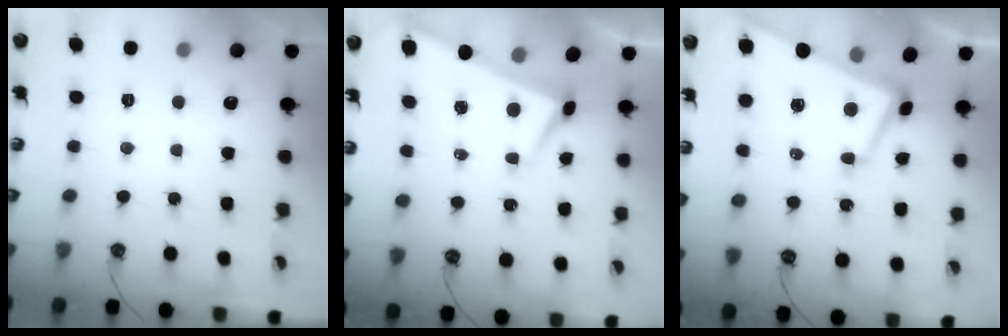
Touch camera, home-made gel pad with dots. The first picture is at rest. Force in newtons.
{"total": 3.7, "press": 3.6, "slide": 0.7}
{"total": 1.2, "press": 0.7, "slide": 1.0}